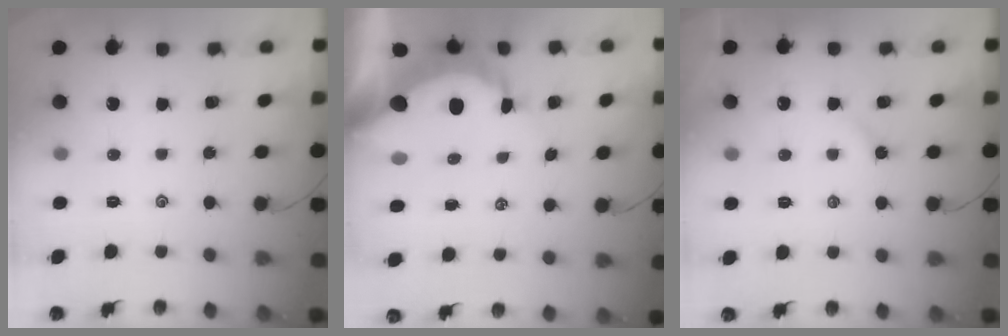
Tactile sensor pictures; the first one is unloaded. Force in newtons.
{"total": 9.5, "press": 9.5, "slide": 0.8}
{"total": 4.0, "press": 4.0, "slide": 0.5}